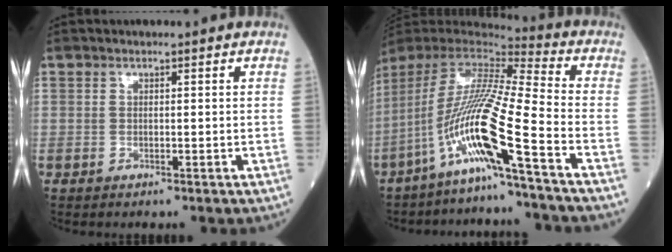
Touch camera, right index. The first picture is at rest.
{"total": 16.2, "force": [-8.0, -1.9, 13.9], "torque": [-0.276, -0.013, -0.162]}